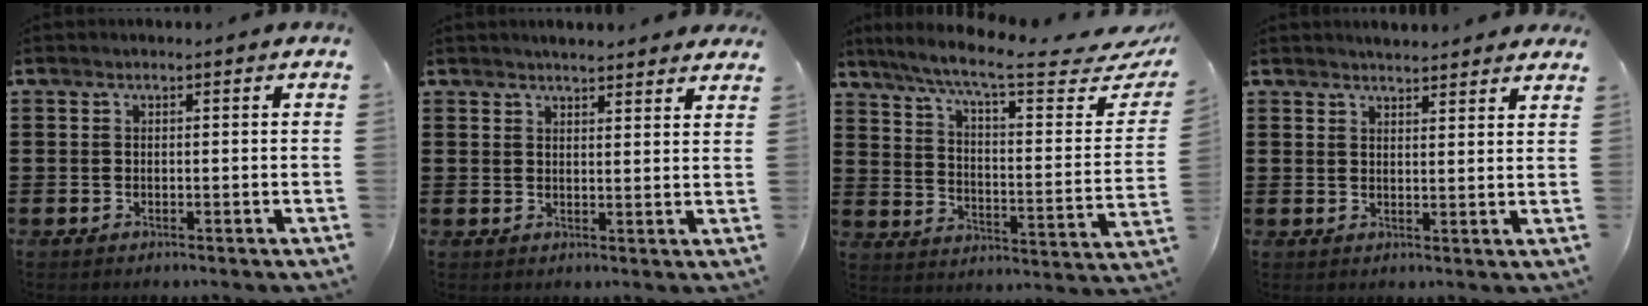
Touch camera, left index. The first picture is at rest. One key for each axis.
{"total": 2.8, "fx": 2.7, "fy": 0.2, "fz": 0.3, "tx": -0.013, "ty": -0.003, "tz": 0.052}
{"total": 10.3, "fx": 8.1, "fy": 0.6, "fz": 6.3, "tx": -0.134, "ty": -0.050, "tz": 0.130}
{"total": 2.6, "fx": 2.6, "fy": 0.0, "fz": 0.1, "tx": -0.009, "ty": -0.005, "tz": 0.050}